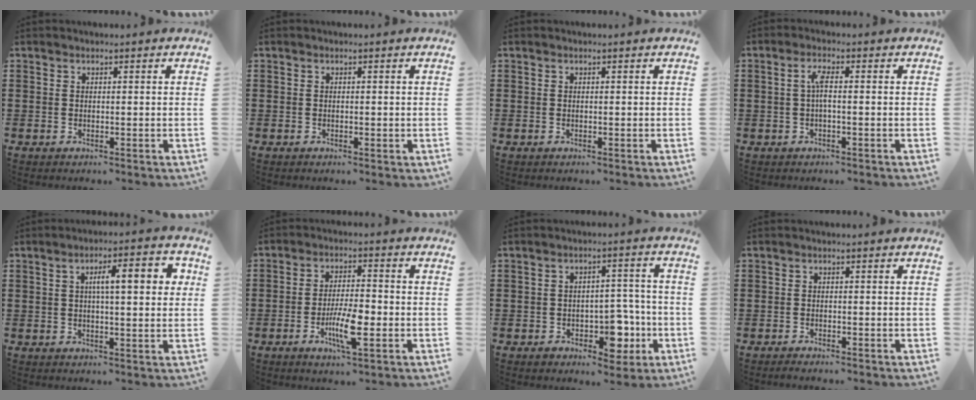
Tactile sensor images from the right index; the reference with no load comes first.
{"total": 0.0}
{"total": 0.0}
{"total": 2.7, "force": [-0.2, 0.5, 2.6], "torque": [-0.059, -0.002, -0.009]}
{"total": 7.0, "force": [1.6, 1.9, 6.6], "torque": [-0.103, 0.000, 0.018]}
{"total": 7.4, "force": [-2.6, 1.8, 6.7], "torque": [-0.129, -0.010, -0.045]}
{"total": 6.8, "force": [-2.7, 4.5, 4.3], "torque": [-0.045, 0.012, -0.048]}
{"total": 1.0, "force": [-1.0, 0.0, 0.0], "torque": [-0.002, -0.003, -0.019]}